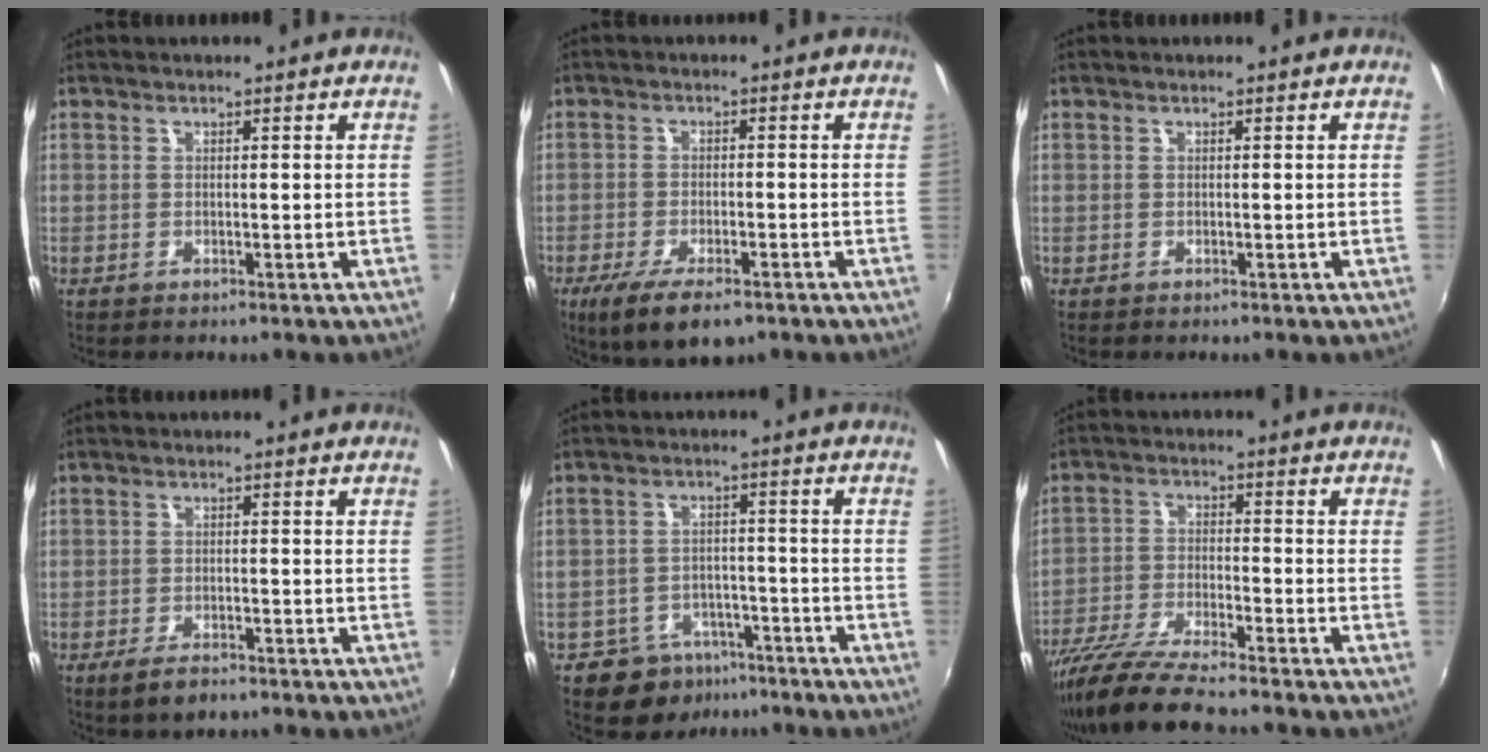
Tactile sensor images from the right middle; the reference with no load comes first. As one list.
[{"total": 9.8, "force": [-6.3, 3.4, 6.7], "torque": [-0.146, -0.036, -0.105]}, {"total": 0.0}, {"total": 4.6, "force": [-3.2, 1.7, 2.9], "torque": [-0.071, -0.015, -0.059]}, {"total": 8.3, "force": [-5.8, 5.6, 1.7], "torque": [-0.046, 0.019, -0.078]}, {"total": 11.9, "force": [-10.4, 0.7, 5.9], "torque": [-0.129, -0.025, -0.196]}]